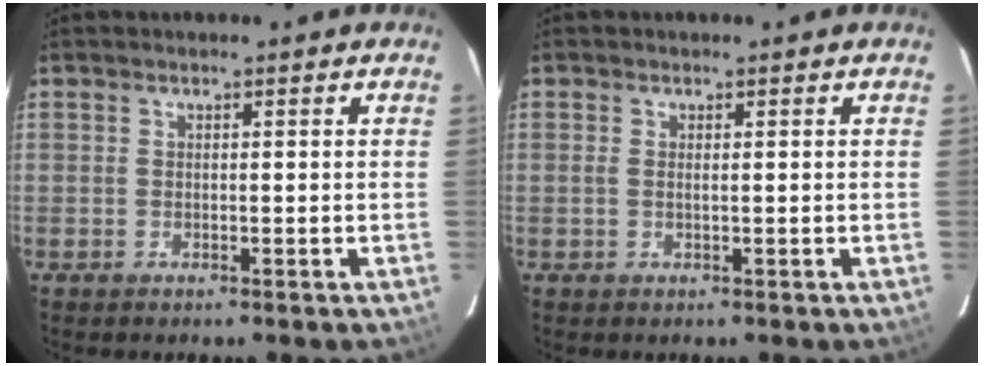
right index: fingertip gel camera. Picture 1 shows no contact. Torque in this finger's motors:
{"motor_torque": [-0.04, 0.11, 0.00, 0.00]}